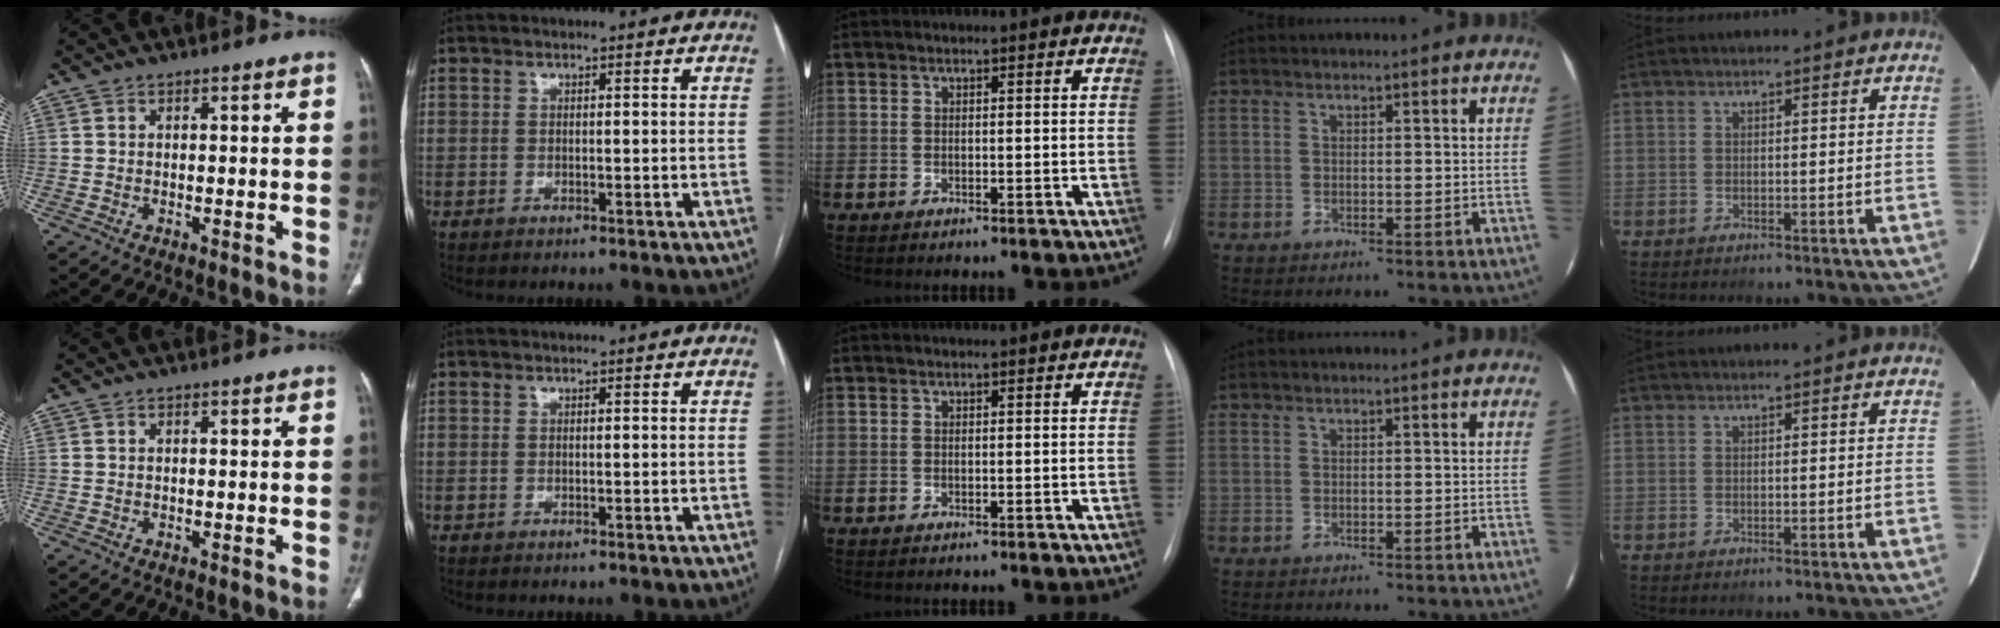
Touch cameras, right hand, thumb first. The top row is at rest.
{}